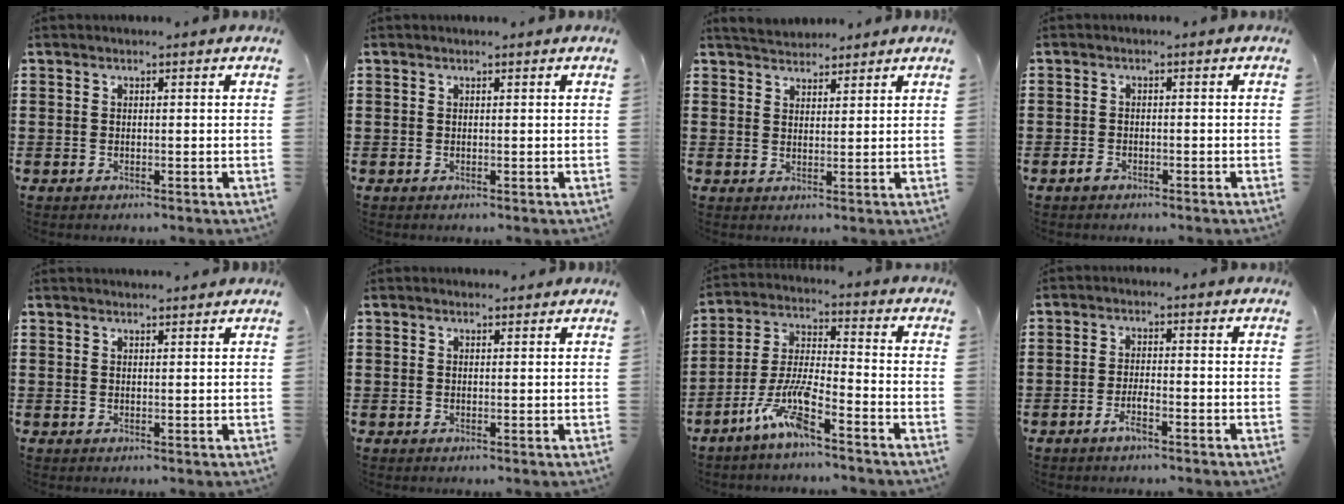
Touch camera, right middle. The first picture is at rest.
{"total": 0.0}
{"total": 3.2, "force": [3.2, 0.7, -0.1], "torque": [-0.009, -0.006, 0.062]}
{"total": 1.5, "force": [-1.2, 0.7, 0.7], "torque": [-0.023, -0.005, -0.025]}
{"total": 1.3, "force": [1.2, -0.1, 0.0], "torque": [-0.002, -0.003, 0.024]}
{"total": 0.8, "force": [0.8, 0.3, -0.1], "torque": [0.007, -0.004, 0.014]}
{"total": 8.4, "force": [-5.8, 1.0, 6.0], "torque": [-0.138, -0.009, -0.114]}
{"total": 2.9, "force": [-1.7, 0.5, 2.3], "torque": [-0.047, -0.002, -0.032]}